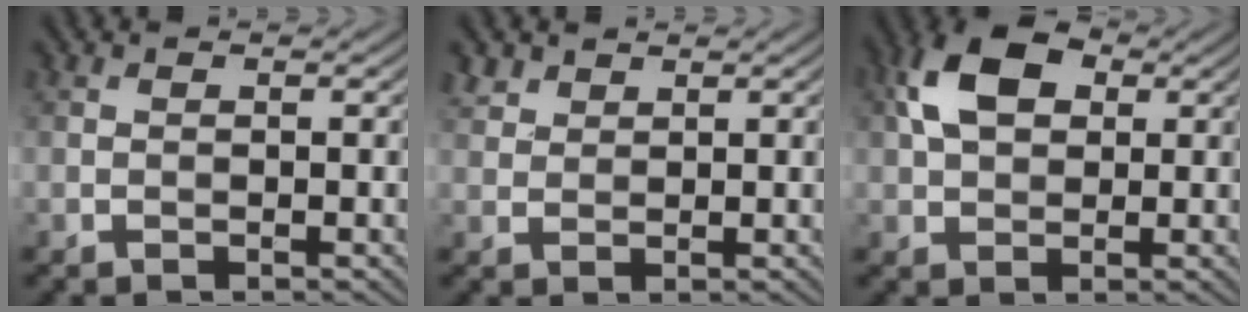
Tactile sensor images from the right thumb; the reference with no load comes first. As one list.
[{"total": 2.2, "force": [1.6, 1.3, 0.6], "torque": [-0.018, 0.003, 0.039]}, {"total": 7.7, "force": [2.2, 5.0, 5.4], "torque": [-0.119, 0.016, 0.033]}]